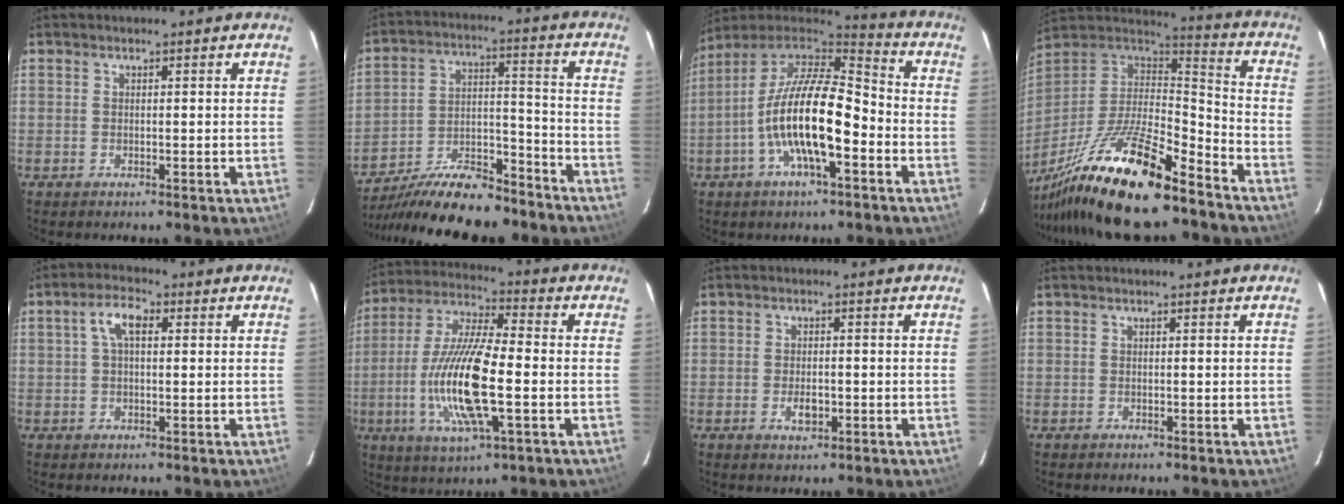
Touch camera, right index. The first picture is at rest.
{"total": 18.8, "force": [-15.8, 5.3, 8.6], "torque": [-0.161, -0.001, -0.247]}
{"total": 17.5, "force": [-5.2, 5.9, 15.7], "torque": [-0.296, -0.002, -0.106]}
{"total": 23.9, "force": [-17.1, 5.3, 15.9], "torque": [-0.314, -0.034, -0.299]}
{"total": 4.9, "force": [1.2, 2.4, 4.1], "torque": [-0.079, 0.018, 0.022]}
{"total": 17.3, "force": [-3.5, 4.2, 16.5], "torque": [-0.339, -0.008, -0.070]}
{"total": 3.1, "force": [-1.0, 1.8, 2.4], "torque": [-0.043, -0.001, -0.014]}
{"total": 0.0}